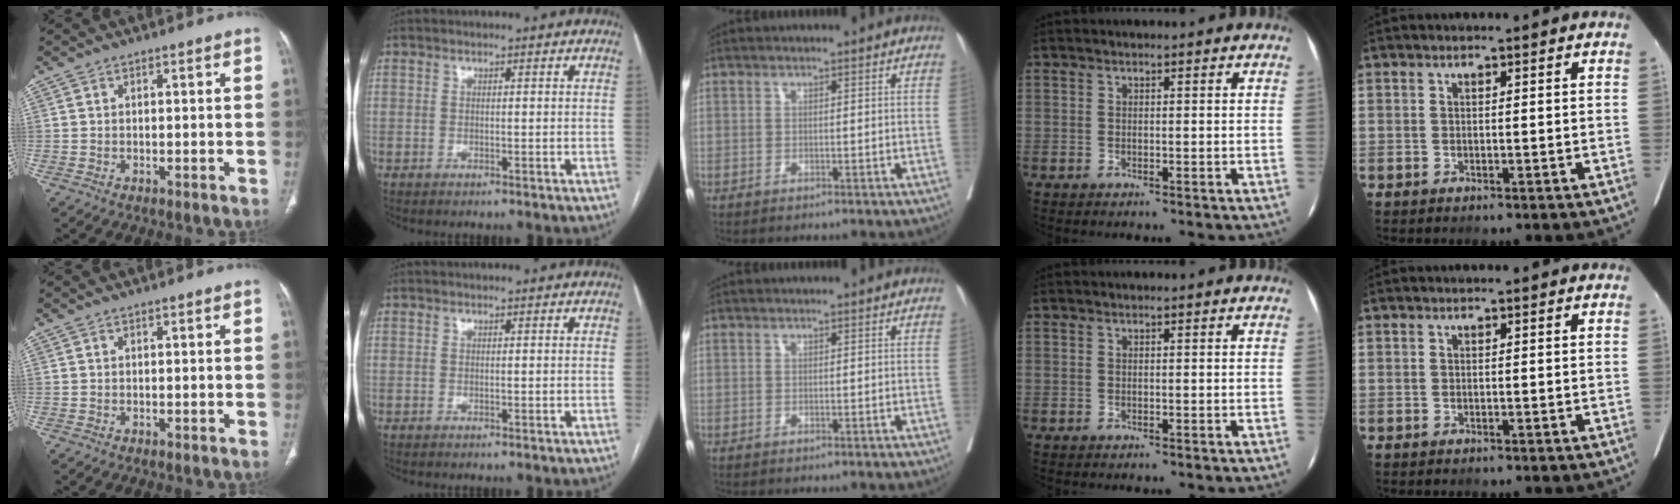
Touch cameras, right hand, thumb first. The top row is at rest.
{}